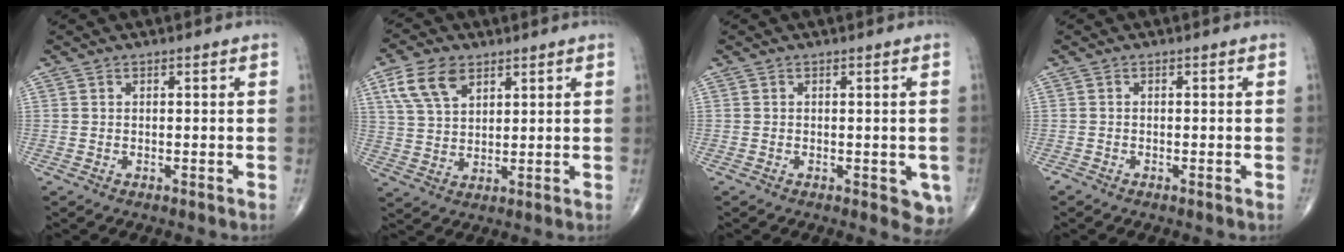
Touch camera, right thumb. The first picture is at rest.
{"total": 8.8, "force": [4.5, 5.2, 5.5], "torque": [-0.098, -0.009, 0.092]}
{"total": 4.1, "force": [-1.1, 2.0, 3.4], "torque": [-0.015, -0.004, -0.013]}
{"total": 0.5, "force": [-0.5, 0.1, 0.3], "torque": [-0.004, -0.001, -0.011]}